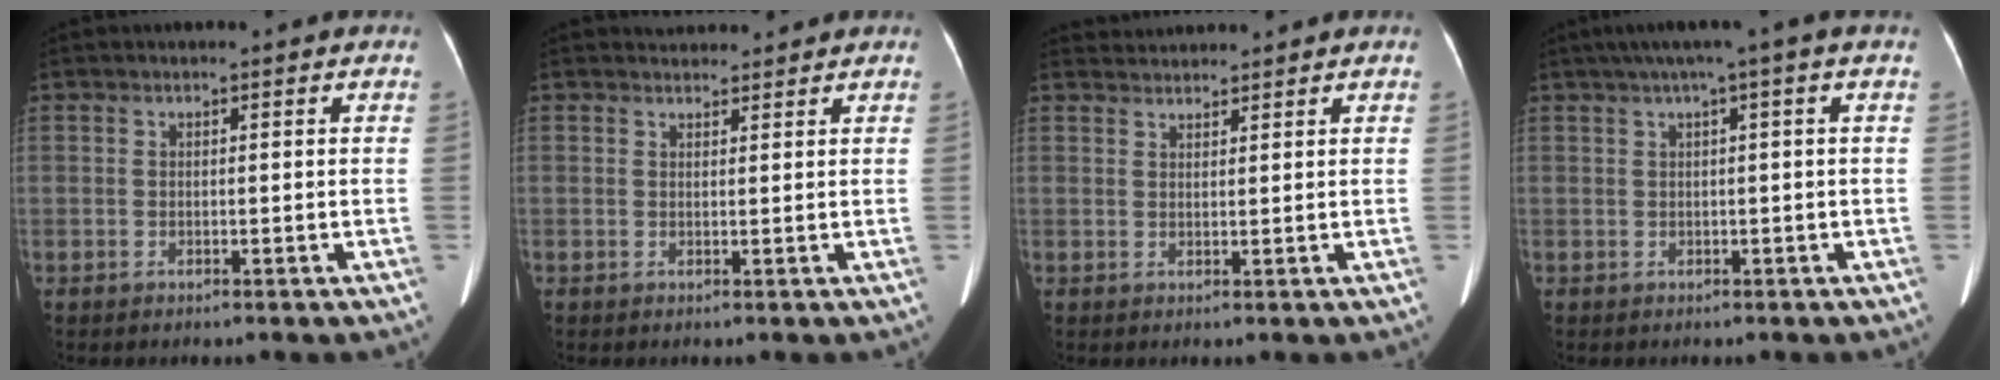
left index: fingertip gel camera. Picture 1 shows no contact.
{"total": 1.9, "force": [1.7, 1.0, -0.3], "torque": [0.006, 0.007, 0.021]}
{"total": 2.3, "force": [2.3, 0.2, -0.5], "torque": [-0.001, 0.015, 0.045]}
{"total": 3.4, "force": [1.6, -0.3, 3.0], "torque": [-0.048, 0.030, 0.029]}